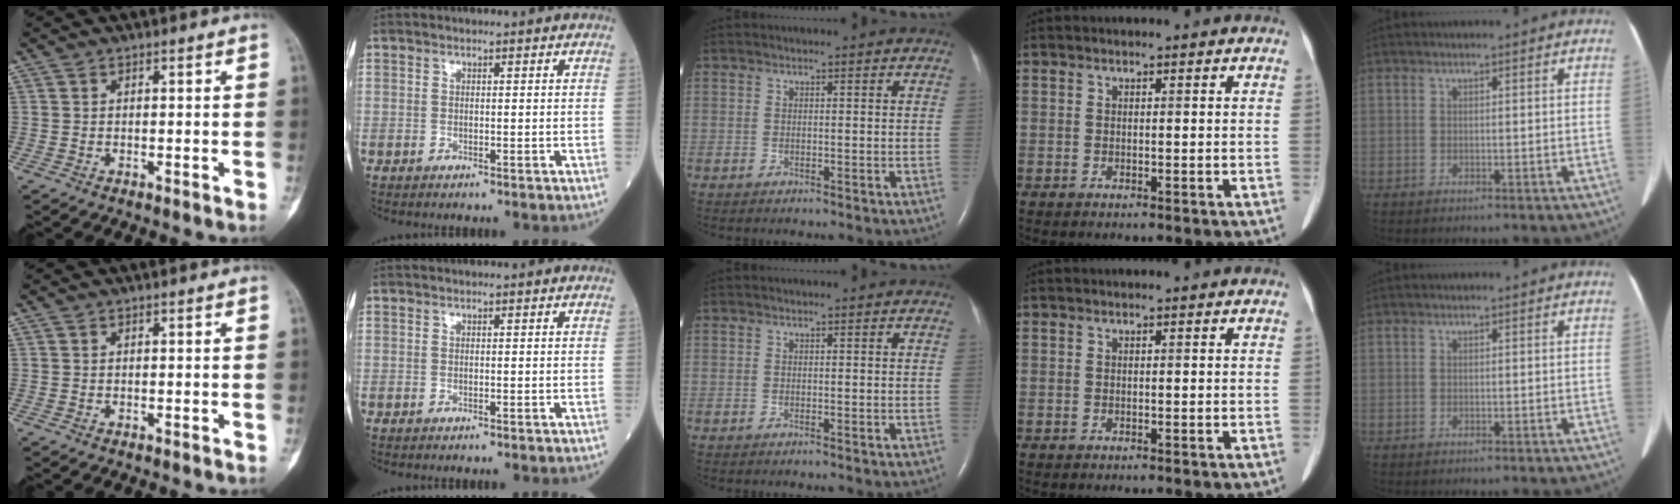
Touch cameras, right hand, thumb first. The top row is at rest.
{}